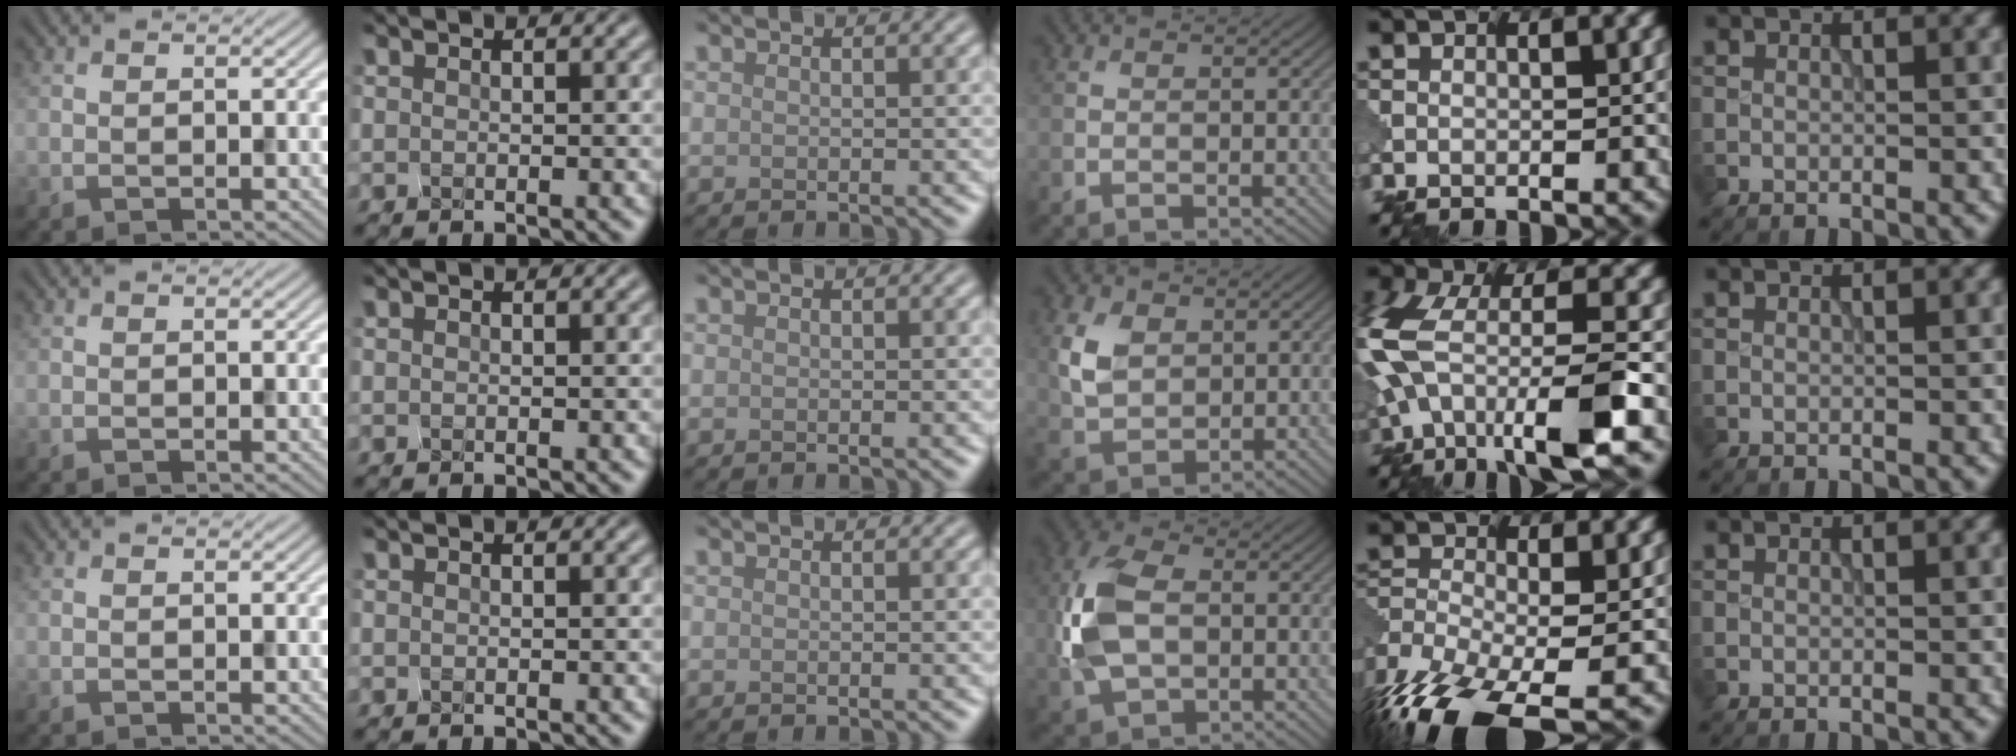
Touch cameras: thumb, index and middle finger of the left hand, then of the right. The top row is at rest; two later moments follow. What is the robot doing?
{"motion": "squeeze", "object": "clothespin"}